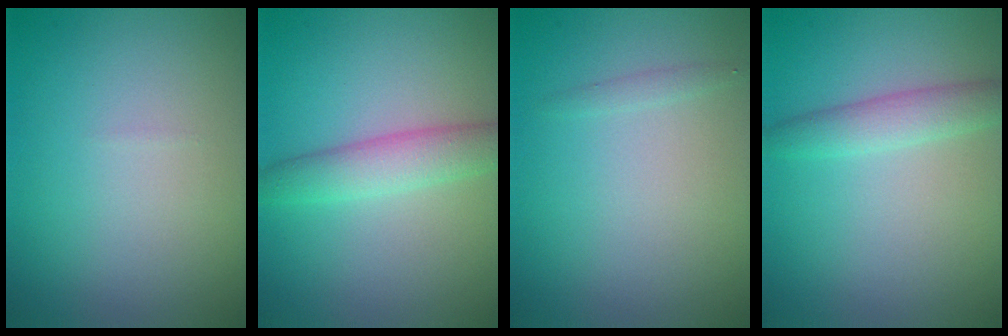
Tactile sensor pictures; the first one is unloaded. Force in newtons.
{"total": 3.3, "press": 3.3, "slide": 0.1}
{"total": 0.6, "press": 0.6, "slide": 0.0}
{"total": 2.5, "press": 2.5, "slide": 0.1}